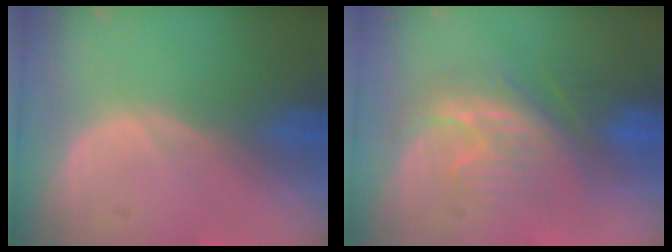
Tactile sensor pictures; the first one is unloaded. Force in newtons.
{"total": 7.8, "press": 7.6, "slide": 1.4}